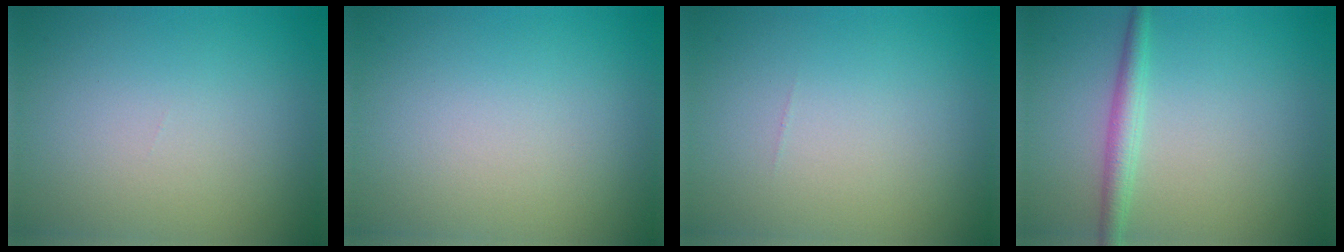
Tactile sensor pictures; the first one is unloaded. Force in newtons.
{"total": 0.0}
{"total": 0.0}
{"total": 2.2, "press": 2.2, "slide": 0.1}